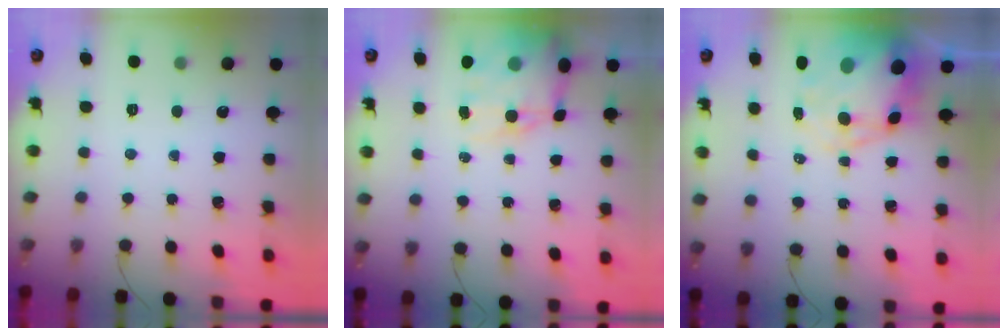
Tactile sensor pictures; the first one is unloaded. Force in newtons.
{"total": 14.9, "press": 14.4, "slide": 3.7}
{"total": 12.8, "press": 12.3, "slide": 3.4}